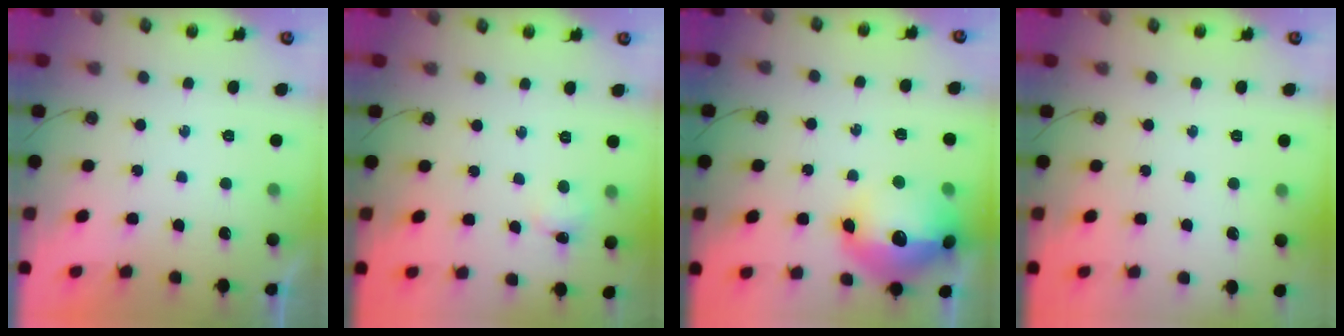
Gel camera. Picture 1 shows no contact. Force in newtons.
{"total": 2.4, "press": 2.3, "slide": 0.5}
{"total": 20.8, "press": 20.8, "slide": 1.7}
{"total": 0.0}